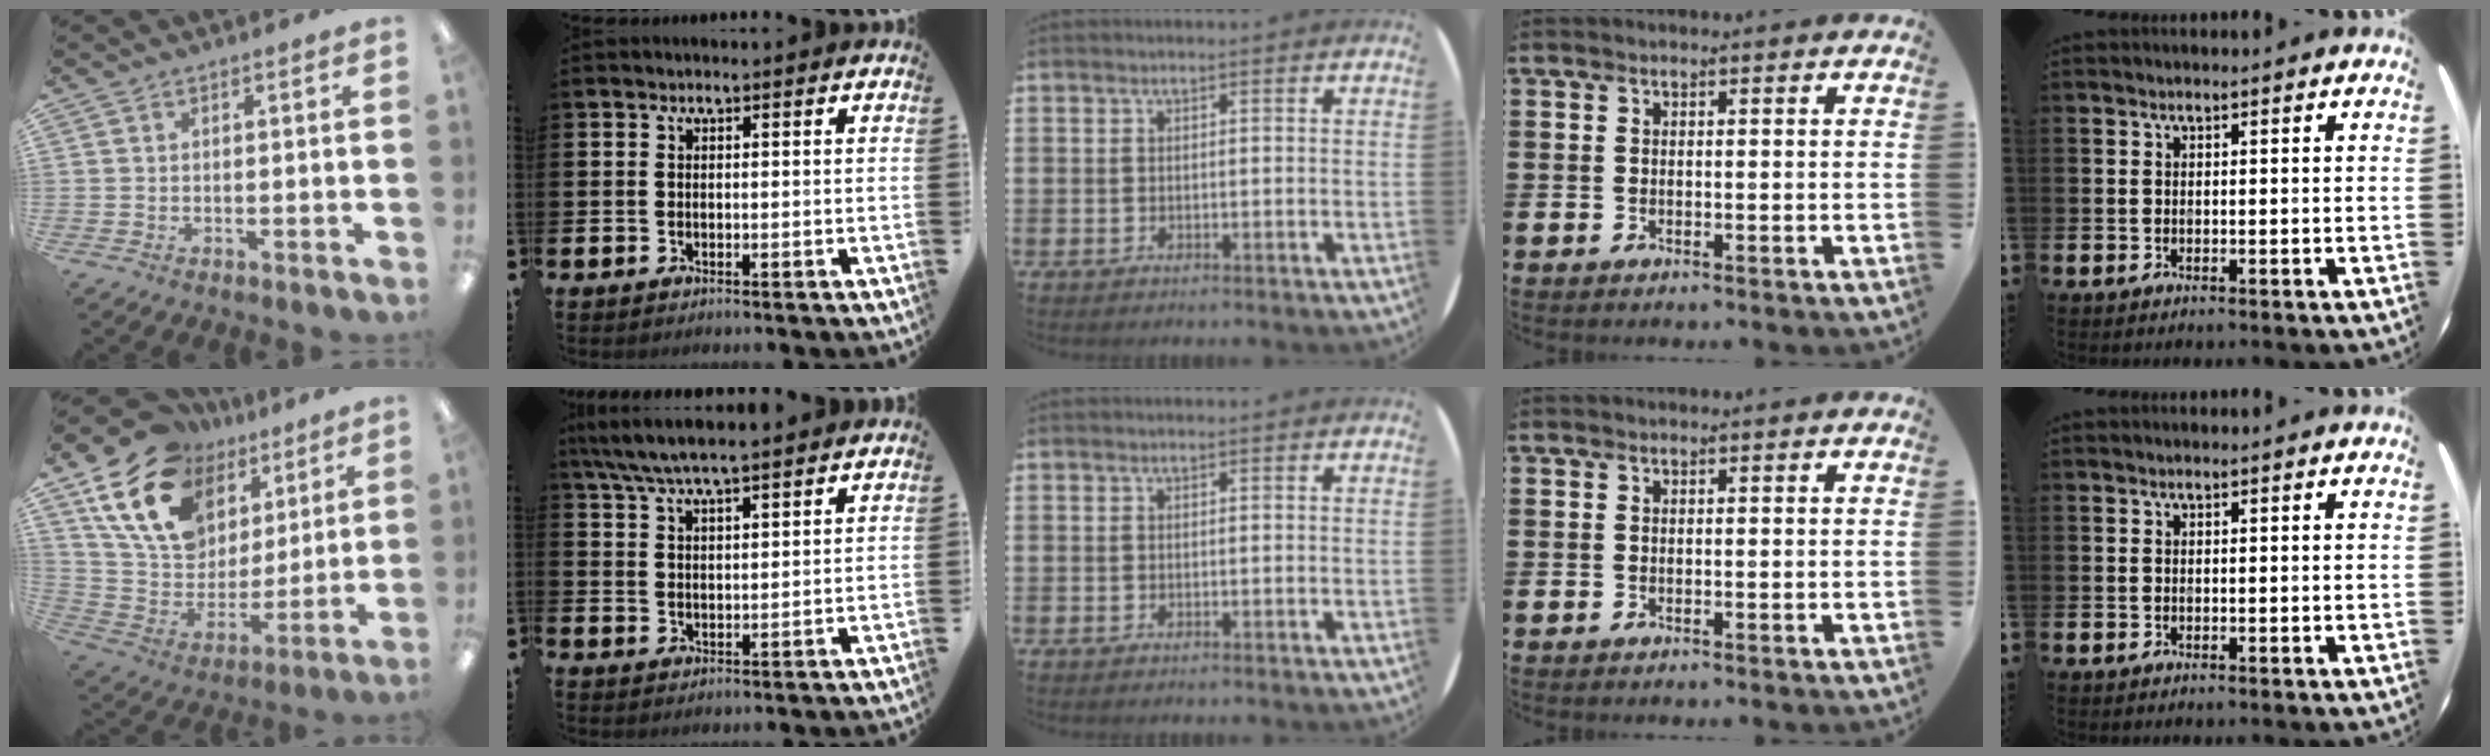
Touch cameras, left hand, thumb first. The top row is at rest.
{"thumb": {"total": 20.6, "force": [11.2, 14.1, 10.0], "torque": [-0.193, -0.040, 0.212]}, "index": {"total": 6.4, "force": [5.9, 0.6, 2.2], "torque": [-0.062, -0.021, 0.107]}}